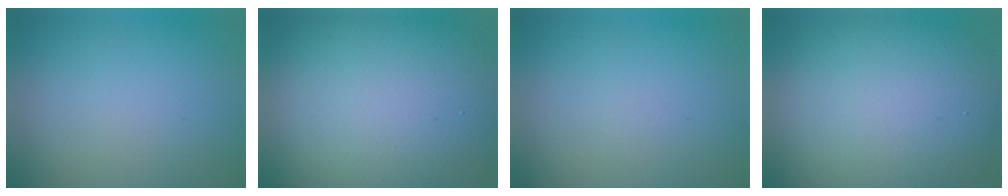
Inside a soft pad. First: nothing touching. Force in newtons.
{"total": 17.6, "press": 17.6, "slide": 1.0}
{"total": 0.0}
{"total": 14.0, "press": 14.0, "slide": 0.6}